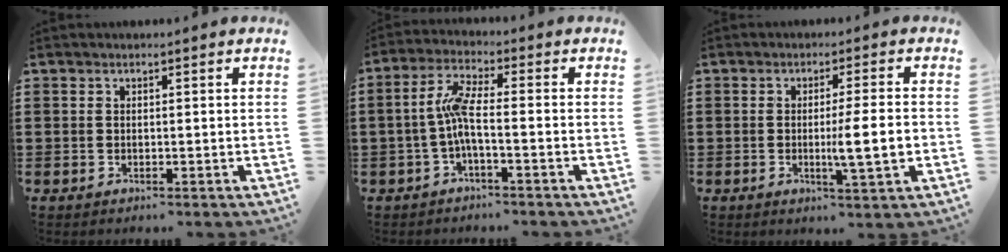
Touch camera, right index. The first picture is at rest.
{"total": 5.5, "force": [-1.2, 1.1, 5.3], "torque": [-0.120, -0.005, -0.030]}
{"total": 6.2, "force": [-0.8, 0.3, 6.1], "torque": [-0.095, -0.011, -0.017]}